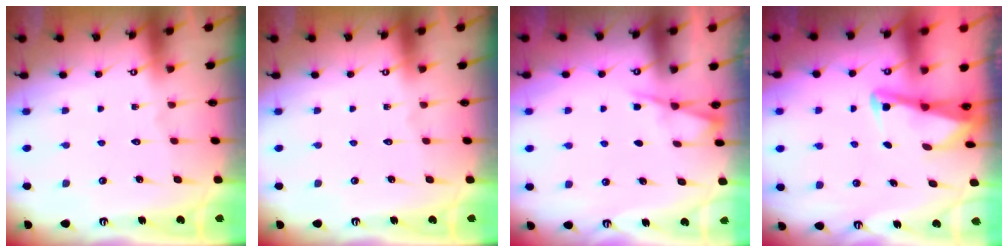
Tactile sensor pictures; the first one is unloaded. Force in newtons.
{"total": 0.0}
{"total": 2.8, "press": 2.8, "slide": 0.3}
{"total": 2.8, "press": 2.8, "slide": 0.4}